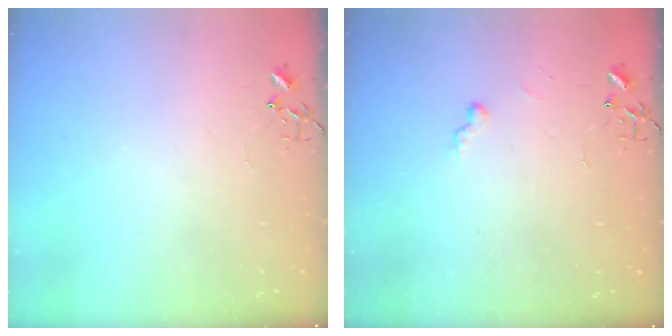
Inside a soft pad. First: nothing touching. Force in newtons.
{"total": 5.5, "press": 5.5, "slide": 0.5}